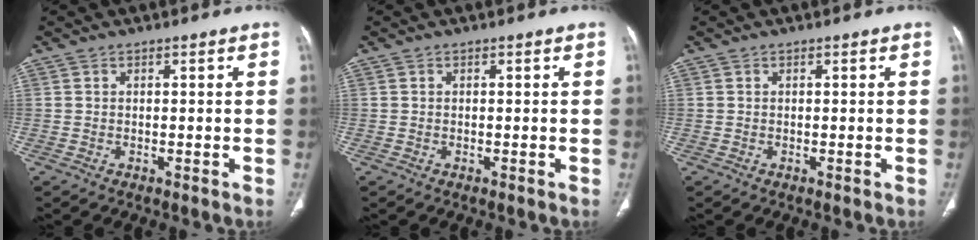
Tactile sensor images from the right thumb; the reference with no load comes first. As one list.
[{"total": 0.0}, {"total": 0.0}]